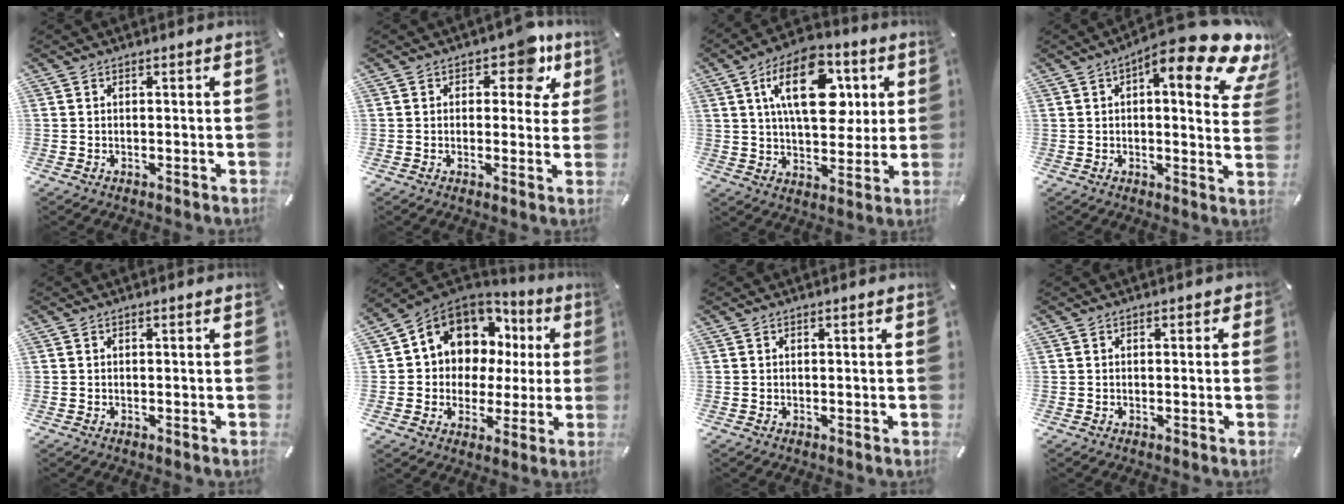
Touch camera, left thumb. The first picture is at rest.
{"total": 8.4, "force": [4.2, 4.9, 5.4], "torque": [-0.048, -0.023, 0.063]}
{"total": 18.4, "force": [6.0, 10.4, 13.9], "torque": [-0.217, 0.001, 0.097]}
{"total": 17.6, "force": [9.5, 4.8, 14.0], "torque": [-0.191, -0.070, 0.145]}
{"total": 0.0}
{"total": 11.2, "force": [5.3, 9.4, 3.1], "torque": [-0.079, -0.041, 0.106]}
{"total": 0.0}
{"total": 0.7, "force": [-0.1, 0.6, 0.4], "torque": [-0.008, 0.004, -0.003]}